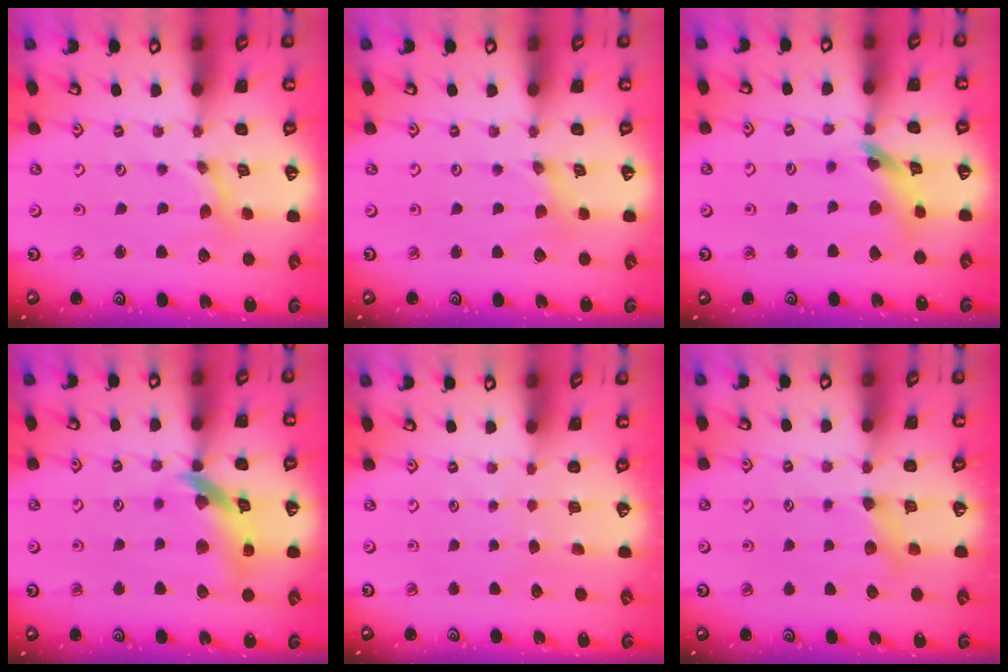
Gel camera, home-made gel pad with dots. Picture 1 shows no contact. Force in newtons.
{"total": 0.0}
{"total": 12.1, "press": 12.0, "slide": 1.3}
{"total": 13.8, "press": 13.7, "slide": 1.9}
{"total": 0.0}
{"total": 4.4, "press": 4.3, "slide": 0.8}